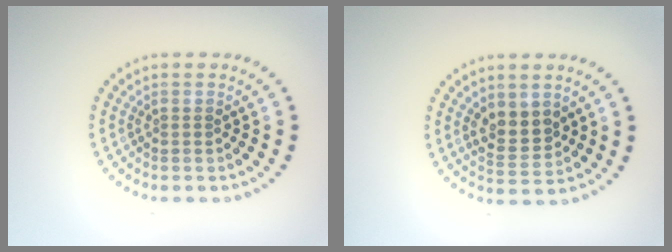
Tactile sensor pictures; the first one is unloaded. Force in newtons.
{"total": 2.8, "press": 2.7, "slide": 0.9}